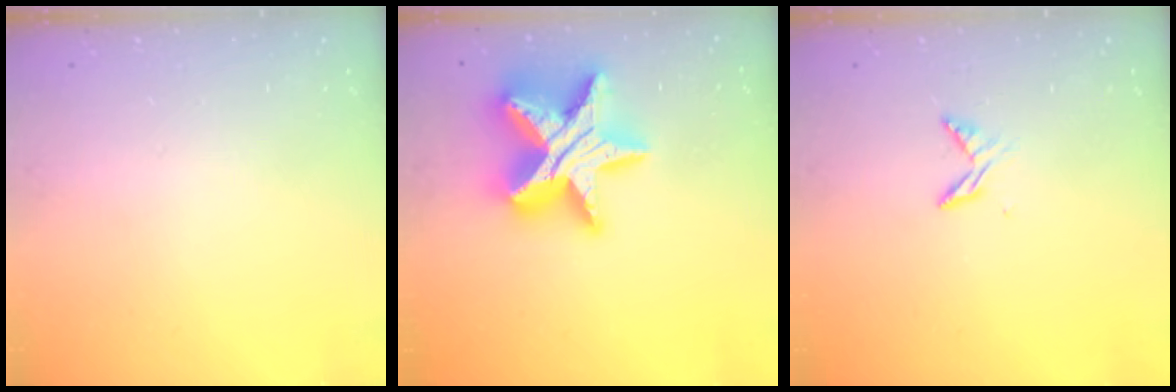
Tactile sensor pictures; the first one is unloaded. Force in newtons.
{"total": 25.6, "press": 25.5, "slide": 1.6}
{"total": 6.1, "press": 6.1, "slide": 0.8}